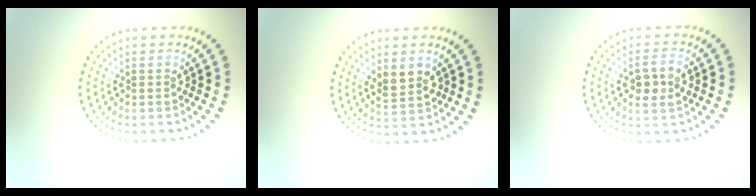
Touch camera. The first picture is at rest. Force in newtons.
{"total": 2.1, "press": 2.0, "slide": 0.4}
{"total": 2.8, "press": 2.7, "slide": 0.5}